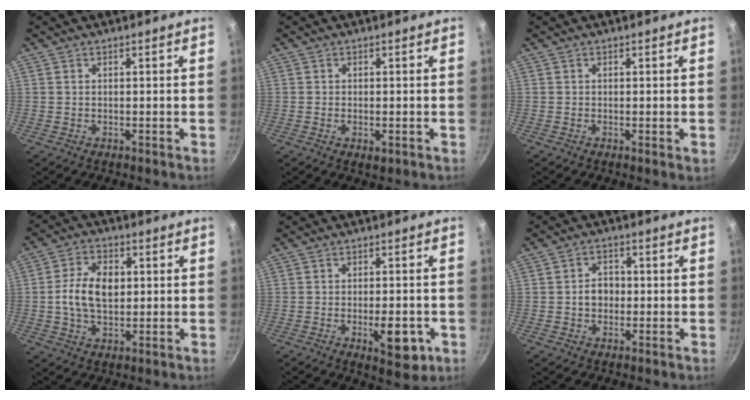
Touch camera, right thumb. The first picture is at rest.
{"total": 2.1, "force": [-0.6, 1.1, 1.7], "torque": [-0.026, -0.006, -0.008]}
{"total": 0.8, "force": [-0.2, 0.0, 0.8], "torque": [-0.012, -0.003, -0.004]}
{"total": 9.5, "force": [0.7, 6.2, 7.2], "torque": [-0.117, 0.008, 0.005]}
{"total": 8.5, "force": [-2.7, 3.7, 7.1], "torque": [-0.073, 0.002, -0.030]}
{"total": 4.3, "force": [-0.3, 3.4, 2.5], "torque": [-0.015, 0.014, -0.006]}